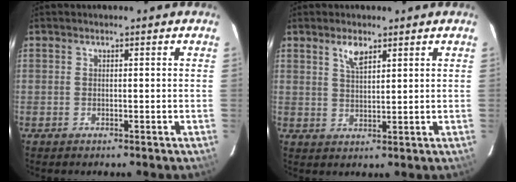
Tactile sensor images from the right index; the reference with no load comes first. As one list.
[{"total": 3.7, "force": [2.4, 1.4, 2.5], "torque": [-0.043, 0.001, 0.046]}]